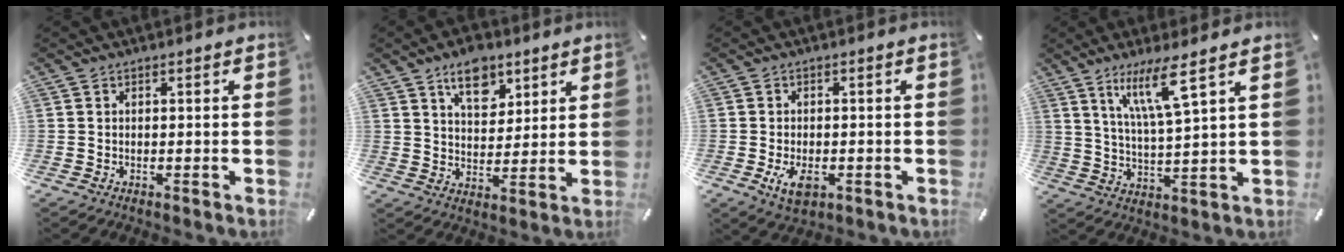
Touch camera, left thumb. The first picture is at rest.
{"total": 9.7, "force": [5.9, 5.9, 4.8], "torque": [-0.058, -0.025, 0.101]}
{"total": 5.0, "force": [-1.6, 3.2, 3.6], "torque": [-0.070, -0.006, -0.036]}
{"total": 10.7, "force": [6.2, 1.4, 8.6], "torque": [-0.159, -0.019, 0.101]}